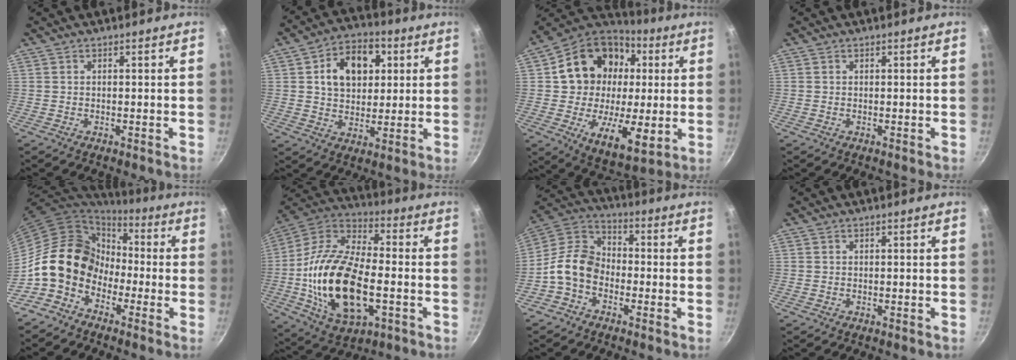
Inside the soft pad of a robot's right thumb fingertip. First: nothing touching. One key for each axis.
{"total": 12.9, "fx": 3.4, "fy": 9.4, "fz": 8.3, "tx": -0.094, "ty": 0.004, "tz": 0.048}
{"total": 23.5, "fx": 2.8, "fy": 17.7, "fz": 15.2, "tx": -0.210, "ty": 0.006, "tz": 0.046}
{"total": 0.0}
{"total": 13.6, "fx": -3.9, "fy": 10.9, "fz": 7.1, "tx": -0.078, "ty": 0.046, "tz": -0.084}
{"total": 24.1, "fx": -4.3, "fy": 12.6, "fz": 20.1, "tx": -0.380, "ty": 0.026, "tz": -0.081}
{"total": 10.1, "fx": -3.4, "fy": 7.4, "fz": 5.9, "tx": -0.086, "ty": 0.045, "tz": -0.092}
{"total": 0.0}